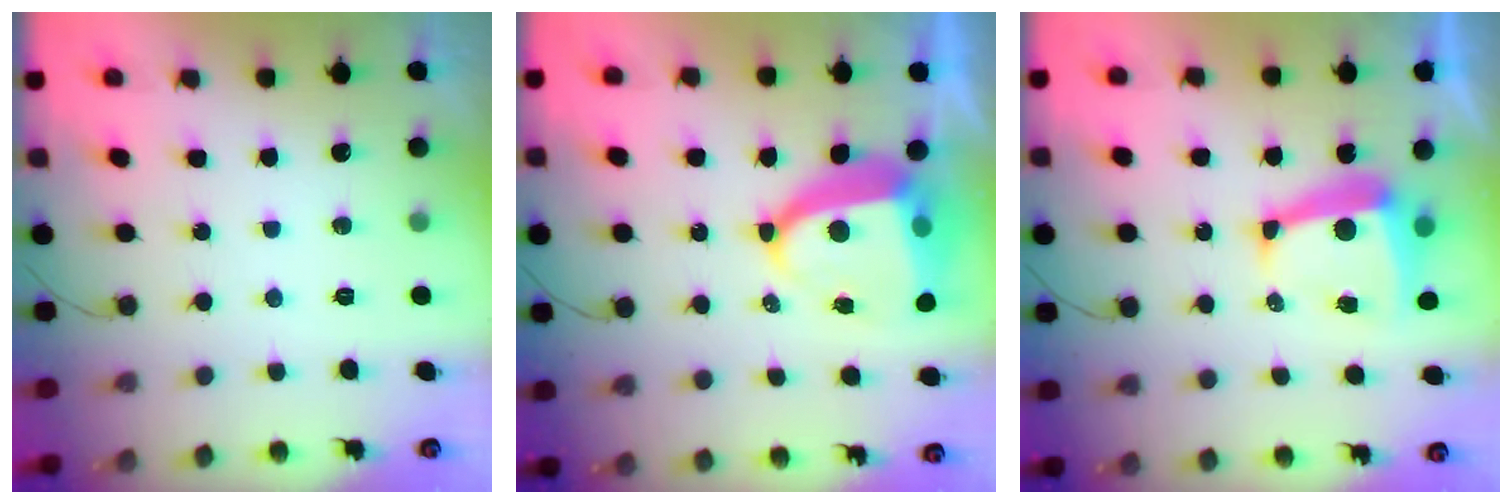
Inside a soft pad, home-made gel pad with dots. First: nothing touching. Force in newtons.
{"total": 10.7, "press": 10.7, "slide": 1.2}
{"total": 9.1, "press": 9.0, "slide": 0.9}